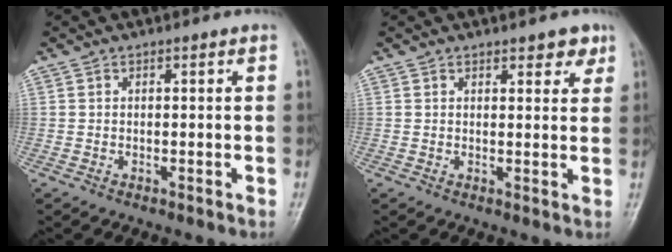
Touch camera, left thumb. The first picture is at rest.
{"total": 3.6, "force": [2.4, 1.7, 2.1], "torque": [-0.003, -0.011, 0.029]}